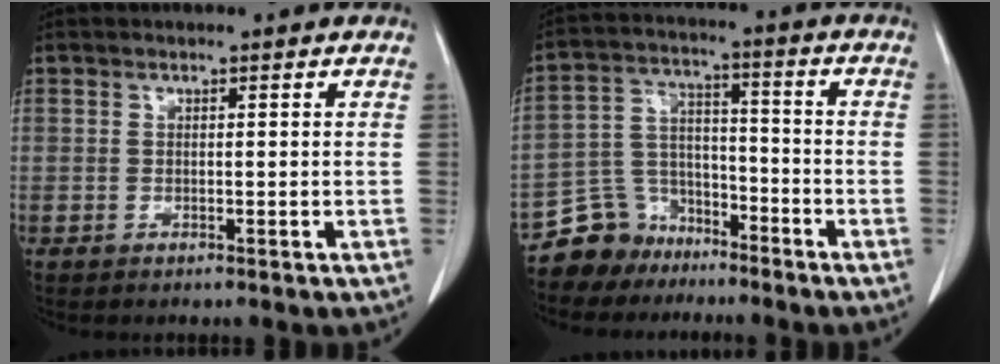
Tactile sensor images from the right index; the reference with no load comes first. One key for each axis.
{"total": 8.1, "fx": -6.4, "fy": 5.1, "fz": 0.0, "tx": -0.001, "ty": 0.032, "tz": -0.119}